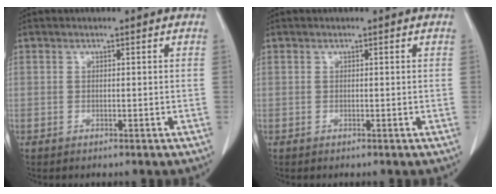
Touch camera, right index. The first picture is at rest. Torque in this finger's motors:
{"motor_torque": [0.00, 0.00, 0.00, 0.00]}